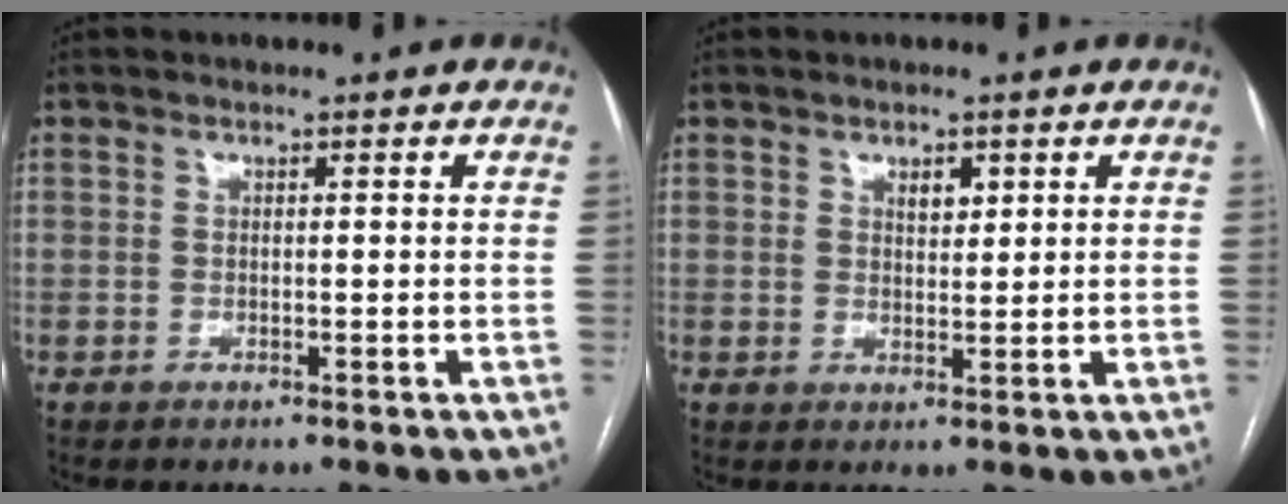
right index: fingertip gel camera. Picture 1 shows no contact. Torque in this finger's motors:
{"motor_torque": [0.02, 0.04, 0.04, 0.03]}